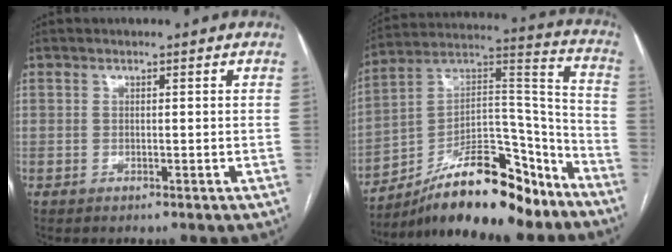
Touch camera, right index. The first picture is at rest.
{"total": 20.5, "force": [-15.5, 5.8, 12.2], "torque": [-0.199, 0.041, -0.257]}